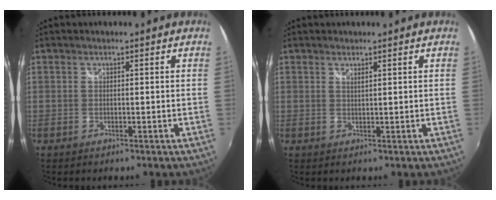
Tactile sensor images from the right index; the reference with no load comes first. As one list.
[{"total": 1.0, "force": [0.8, 0.1, 0.6], "torque": [-0.011, 0.000, 0.013]}]